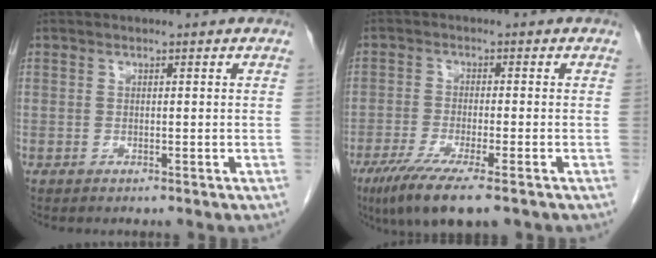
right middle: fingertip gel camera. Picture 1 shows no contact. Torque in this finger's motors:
{"motor_torque": [1.11, -1.03, 0.15, 0.09]}